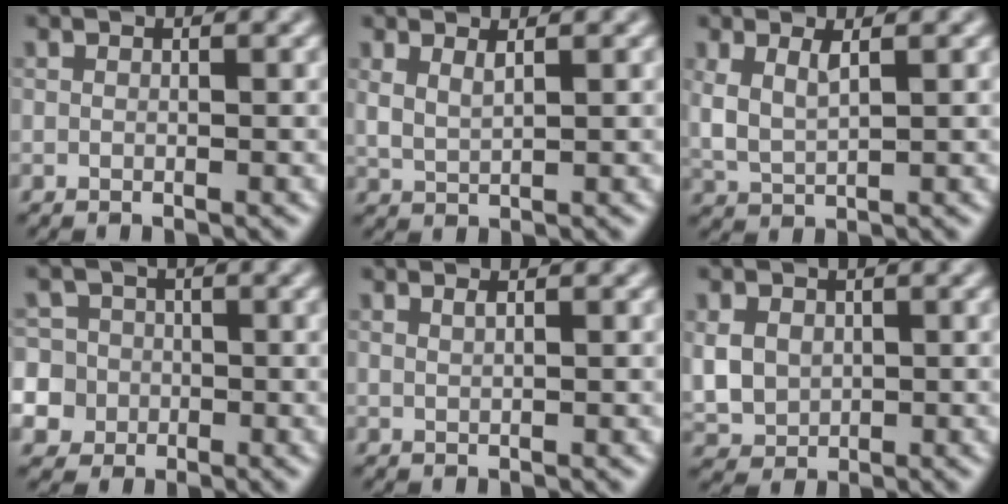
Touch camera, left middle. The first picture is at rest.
{"total": 1.6, "force": [1.1, 0.5, 1.0], "torque": [-0.025, -0.006, 0.024]}
{"total": 2.2, "force": [1.1, 0.8, 1.8], "torque": [-0.043, -0.007, 0.027]}
{"total": 9.8, "force": [-2.1, 9.3, 2.6], "torque": [-0.069, 0.008, -0.060]}
{"total": 0.7, "force": [0.5, 0.2, 0.5], "torque": [-0.006, 0.000, 0.009]}
{"total": 3.5, "force": [0.4, 2.9, 1.9], "torque": [-0.047, -0.003, 0.010]}